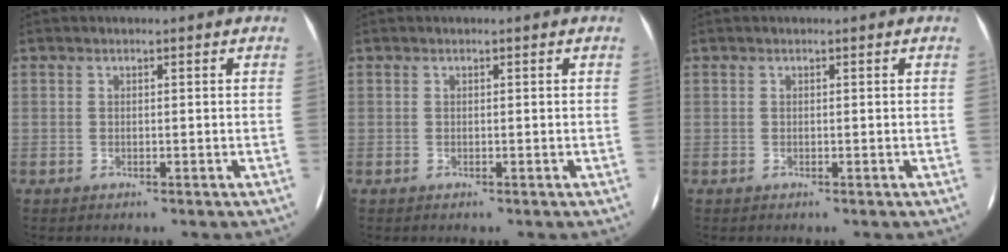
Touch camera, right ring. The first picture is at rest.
{"total": 0.0}
{"total": 0.0}